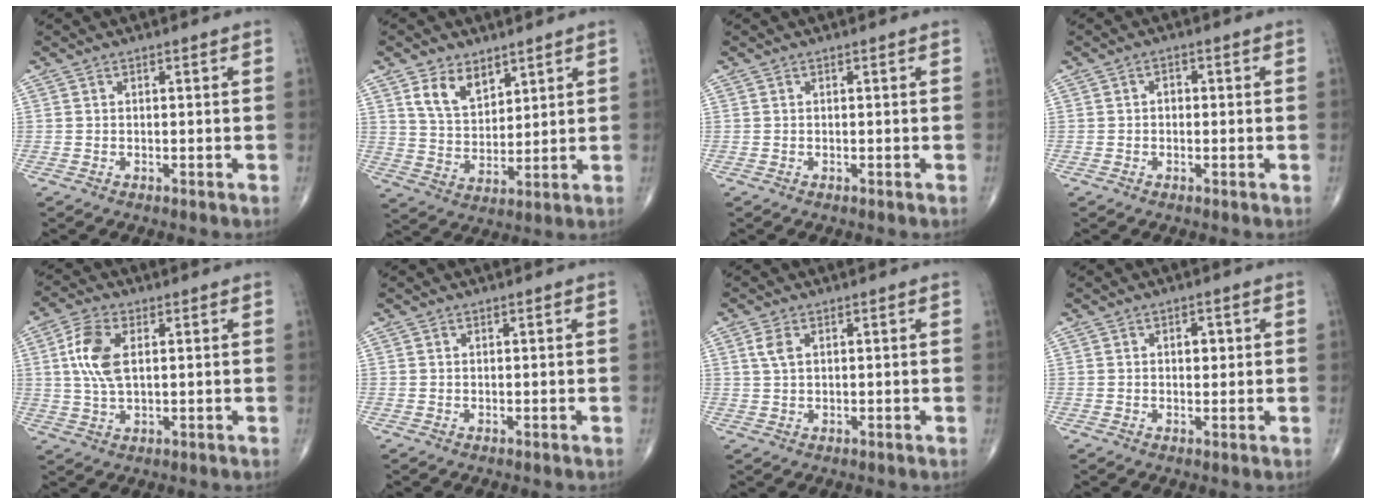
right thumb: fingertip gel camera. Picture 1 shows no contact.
{"total": 8.3, "force": [4.9, 5.0, 4.5], "torque": [-0.058, -0.037, 0.099]}
{"total": 0.0}
{"total": 1.7, "force": [-0.1, 1.3, 1.1], "torque": [-0.005, 0.009, -0.006]}
{"total": 8.3, "force": [1.8, 4.2, 7.0], "torque": [-0.150, 0.002, 0.034]}
{"total": 0.0}
{"total": 2.9, "force": [1.1, 1.6, 2.2], "torque": [-0.046, 0.004, 0.023]}
{"total": 2.5, "force": [0.6, 1.6, 1.8], "torque": [-0.011, 0.000, 0.006]}